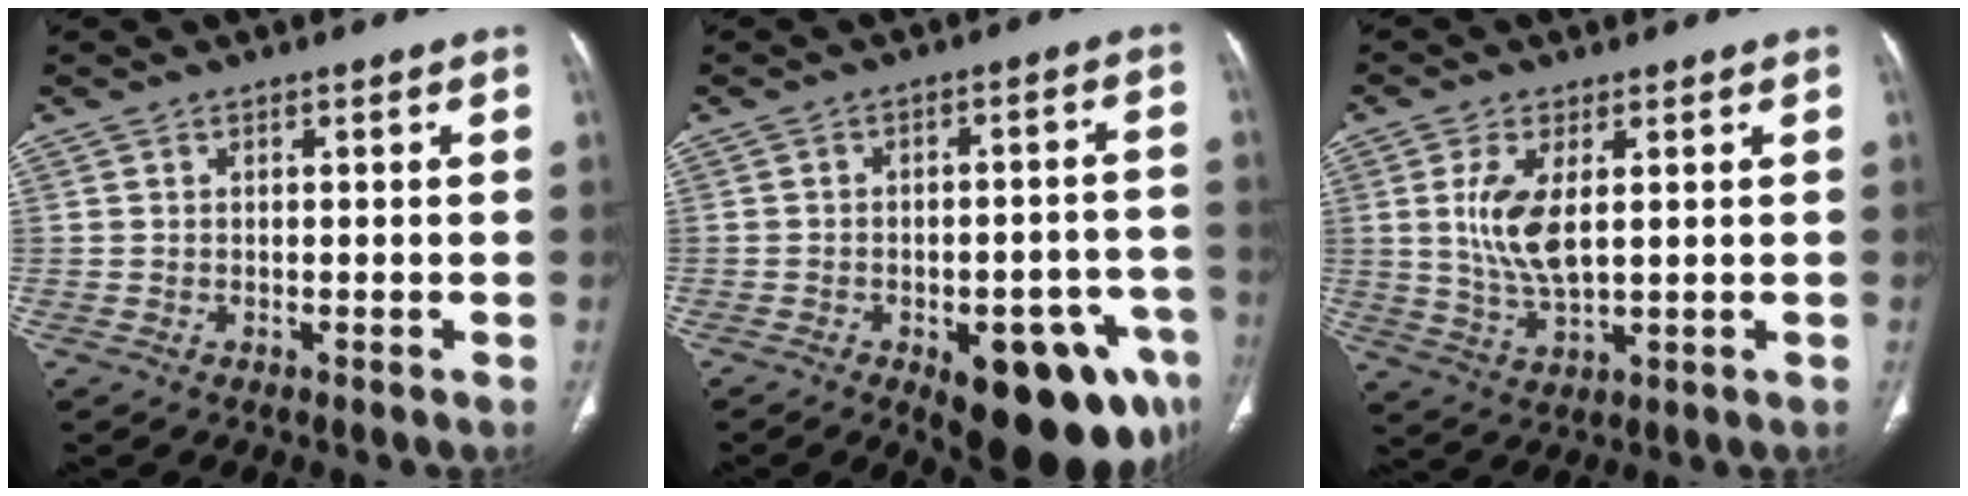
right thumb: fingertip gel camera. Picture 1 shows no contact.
{"total": 18.4, "force": [-8.6, 7.9, 14.2], "torque": [-0.122, 0.037, -0.098]}
{"total": 8.4, "force": [1.8, 3.6, 7.4], "torque": [-0.157, -0.018, 0.043]}